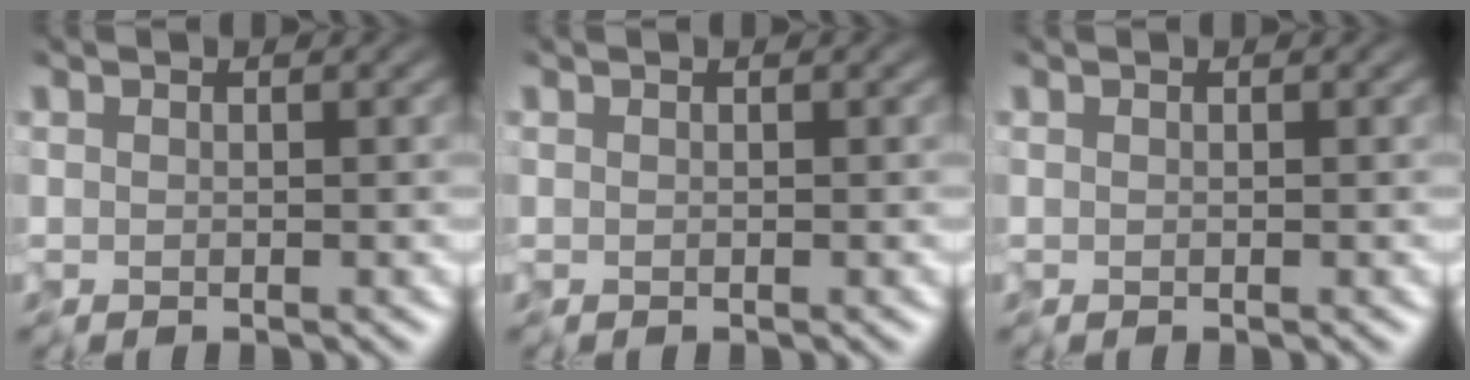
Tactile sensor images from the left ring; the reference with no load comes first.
{"total": 0.0}
{"total": 0.0}